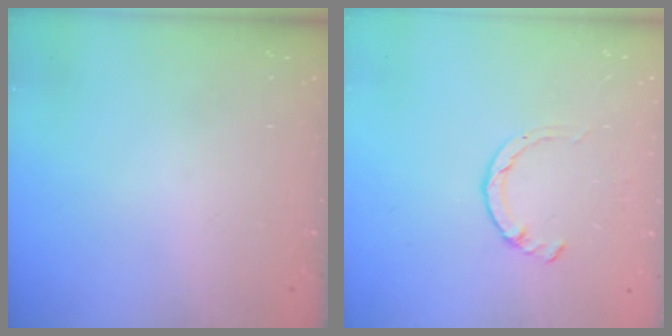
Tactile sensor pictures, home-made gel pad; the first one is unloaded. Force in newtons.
{"total": 1.4, "press": 1.3, "slide": 0.3}